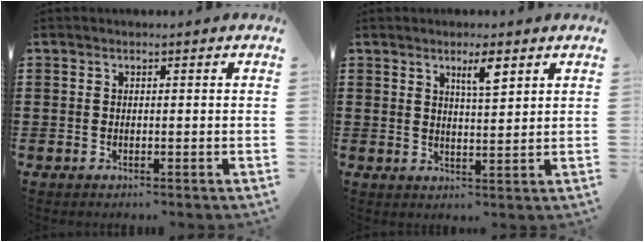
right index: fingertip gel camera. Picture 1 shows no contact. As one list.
[{"total": 3.7, "force": [2.3, 0.6, 2.8], "torque": [-0.052, 0.002, 0.037]}]